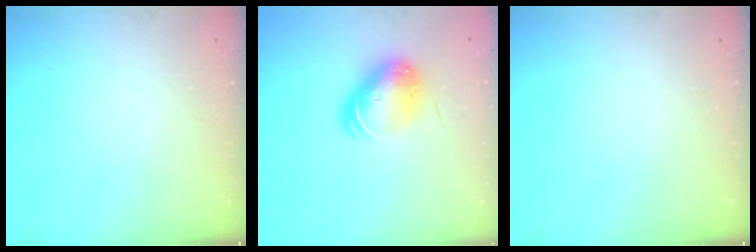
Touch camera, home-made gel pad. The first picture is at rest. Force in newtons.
{"total": 8.8, "press": 8.6, "slide": 1.4}
{"total": 0.0}